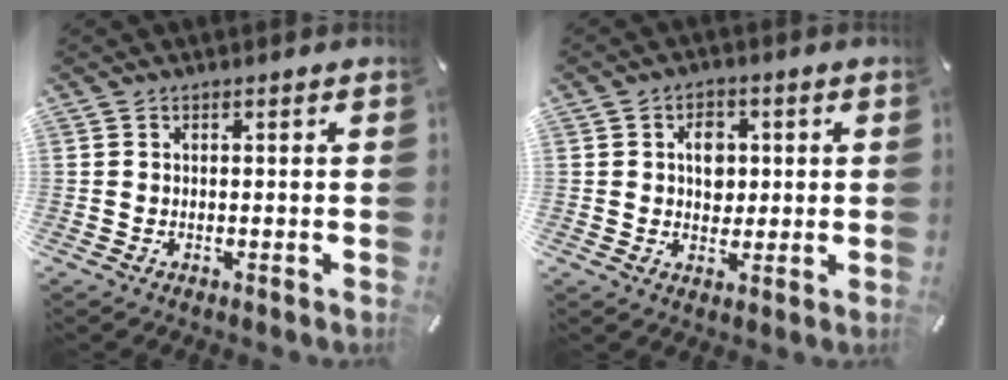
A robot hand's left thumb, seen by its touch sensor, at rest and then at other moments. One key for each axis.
{"total": 5.9, "fx": 0.9, "fy": 4.7, "fz": 3.5, "tx": -0.036, "ty": -0.005, "tz": 0.008}